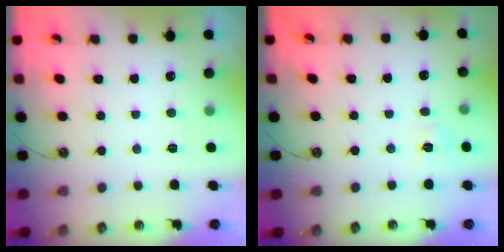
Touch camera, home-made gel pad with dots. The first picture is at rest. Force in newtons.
{"total": 3.9, "press": 3.9, "slide": 0.5}